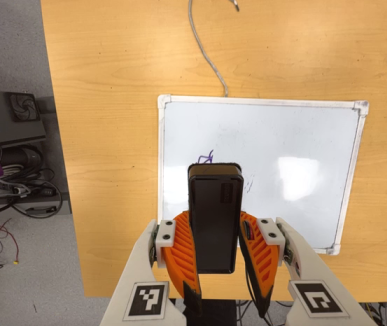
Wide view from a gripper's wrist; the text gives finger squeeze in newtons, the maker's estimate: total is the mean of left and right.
{"total": 6.4, "left": 5.4, "right": 7.4}